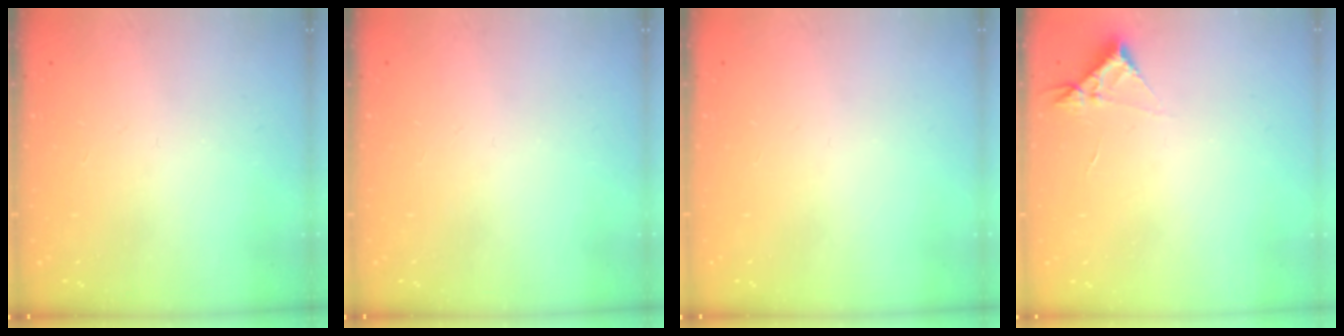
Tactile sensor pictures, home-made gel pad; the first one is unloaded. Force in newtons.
{"total": 0.0}
{"total": 0.0}
{"total": 3.1, "press": 3.1, "slide": 0.5}